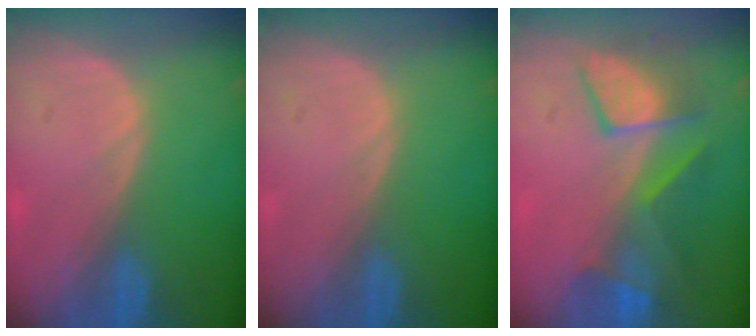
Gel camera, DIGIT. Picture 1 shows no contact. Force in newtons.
{"total": 0.0}
{"total": 7.6, "press": 7.5, "slide": 1.1}